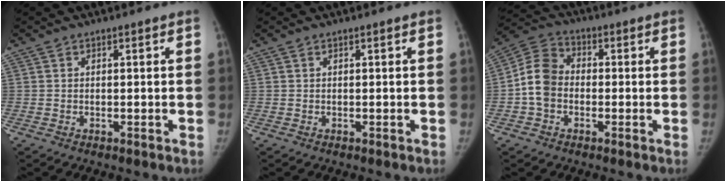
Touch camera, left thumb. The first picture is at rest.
{"total": 0.0}
{"total": 8.5, "force": [-1.2, 6.7, 5.0], "torque": [-0.090, 0.028, -0.038]}